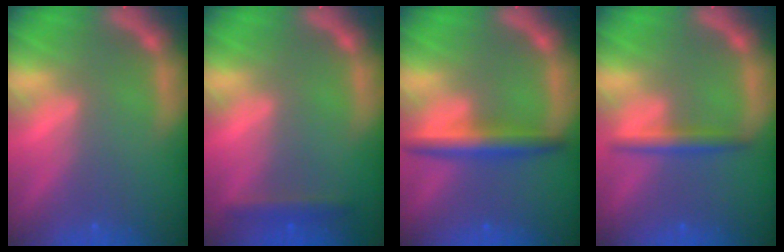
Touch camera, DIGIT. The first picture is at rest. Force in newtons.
{"total": 1.9}
{"total": 3.9}
{"total": 2.4}